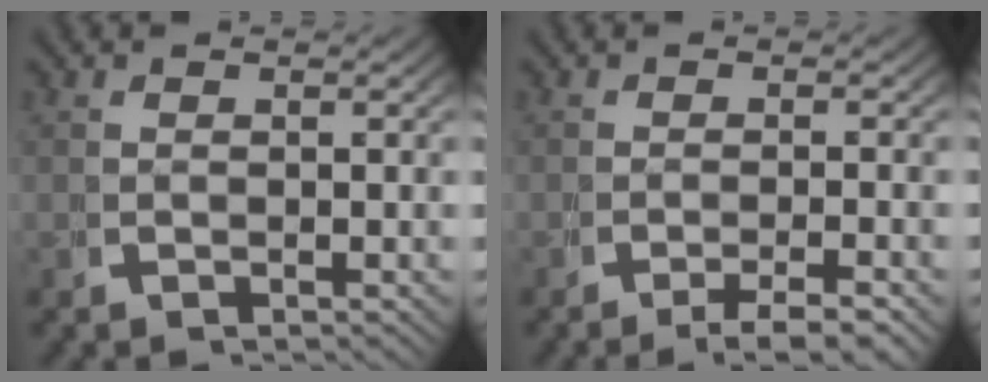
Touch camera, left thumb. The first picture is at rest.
{"total": 3.0, "force": [-2.2, 0.7, 1.9], "torque": [-0.034, -0.002, -0.037]}